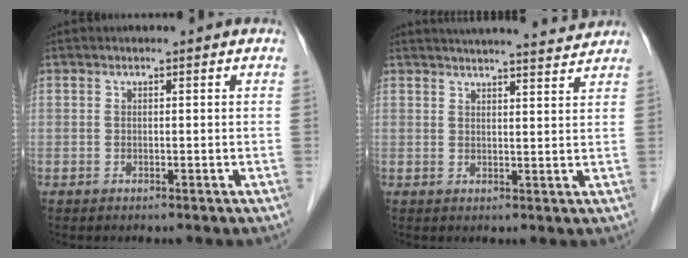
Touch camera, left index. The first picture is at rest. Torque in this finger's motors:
{"motor_torque": [0.36, -0.57, 0.08, -0.01]}